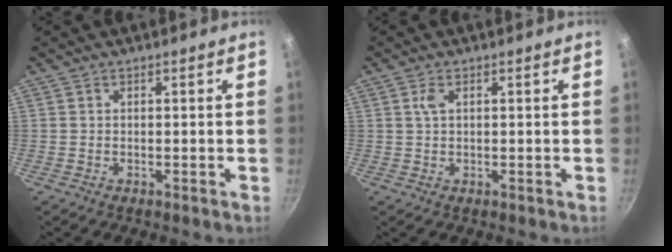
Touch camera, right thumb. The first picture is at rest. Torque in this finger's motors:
{"motor_torque": [1.50, 0.38, 0.43, -1.24, 0.19]}